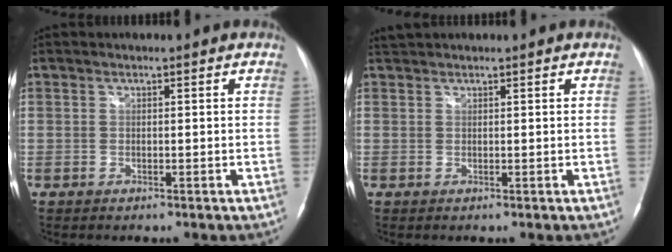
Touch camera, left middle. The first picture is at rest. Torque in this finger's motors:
{"motor_torque": [0.18, -0.11, -0.08, 0.01]}